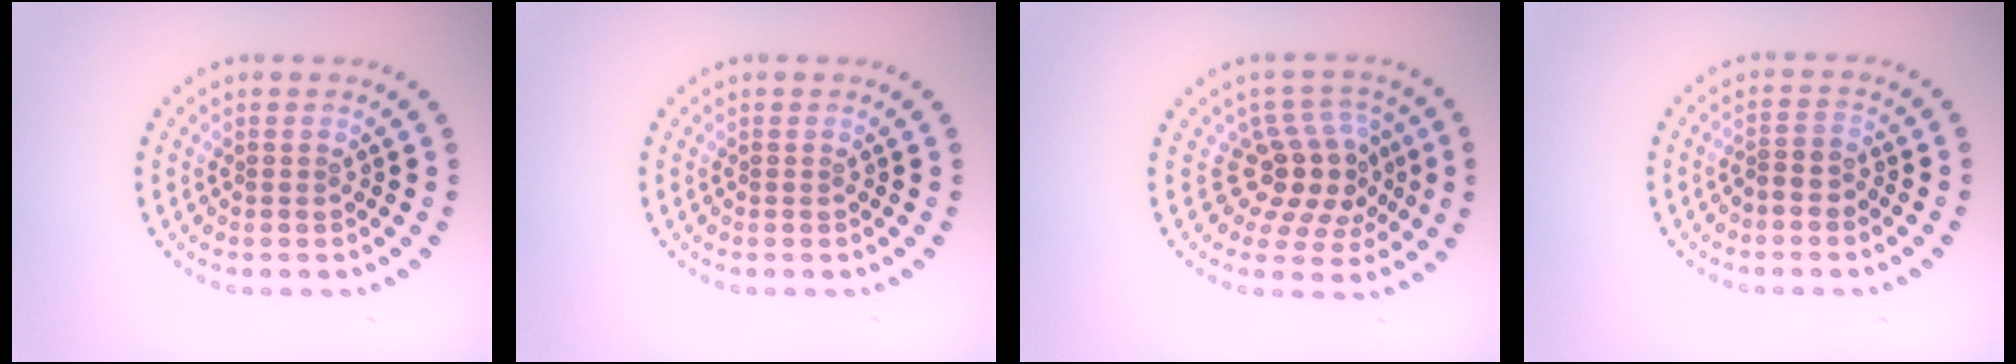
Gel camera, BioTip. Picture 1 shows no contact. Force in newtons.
{"total": 0.0}
{"total": 4.2, "press": 3.5, "slide": 2.4}
{"total": 1.6, "press": 1.5, "slide": 0.7}